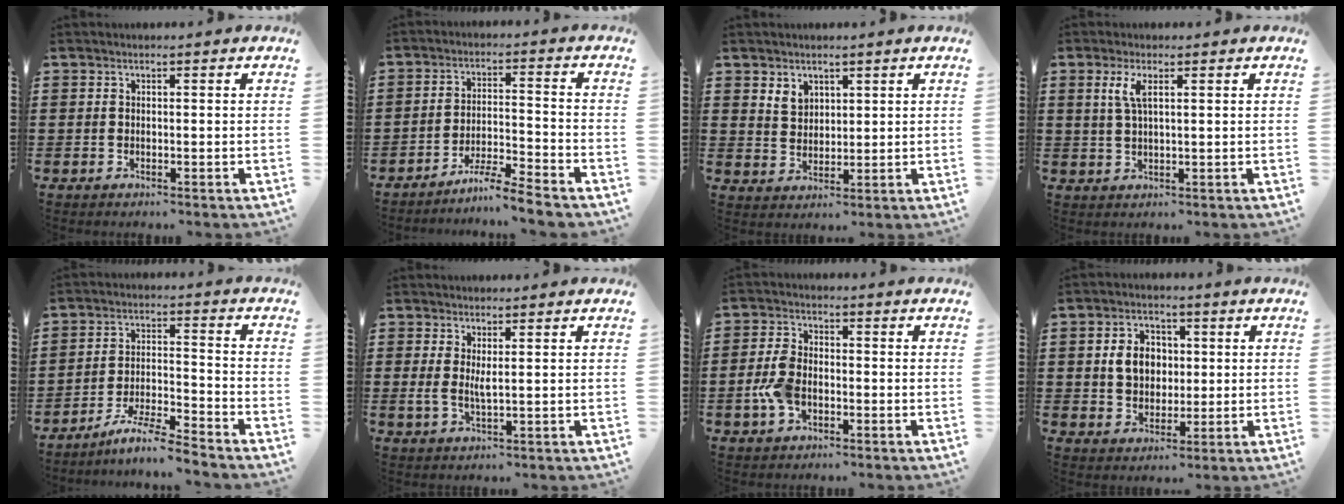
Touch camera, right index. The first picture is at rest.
{"total": 5.5, "force": [-5.1, -0.5, 1.9], "torque": [-0.041, -0.009, -0.102]}
{"total": 3.1, "force": [2.1, 2.2, 0.6], "torque": [-0.021, 0.008, 0.040]}
{"total": 3.5, "force": [1.4, 1.1, 3.1], "torque": [-0.065, 0.006, 0.022]}
{"total": 6.6, "force": [-6.0, -0.3, 2.6], "torque": [-0.055, -0.004, -0.117]}
{"total": 2.8, "force": [0.9, 0.7, 2.5], "torque": [-0.053, -0.001, 0.017]}
{"total": 5.5, "force": [-1.6, 3.3, 4.1], "torque": [-0.098, 0.000, -0.033]}
{"total": 6.2, "force": [0.8, 4.9, 3.6], "torque": [-0.086, 0.011, 0.008]}